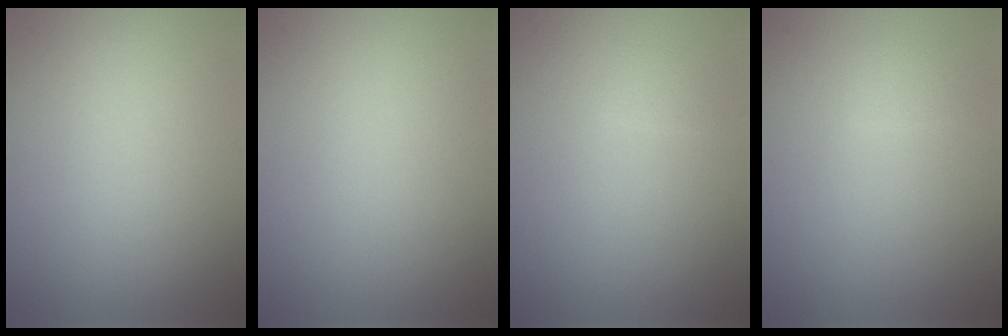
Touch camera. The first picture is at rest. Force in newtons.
{"total": 0.0}
{"total": 0.6, "press": 0.6, "slide": 0.1}
{"total": 0.7, "press": 0.7, "slide": 0.0}